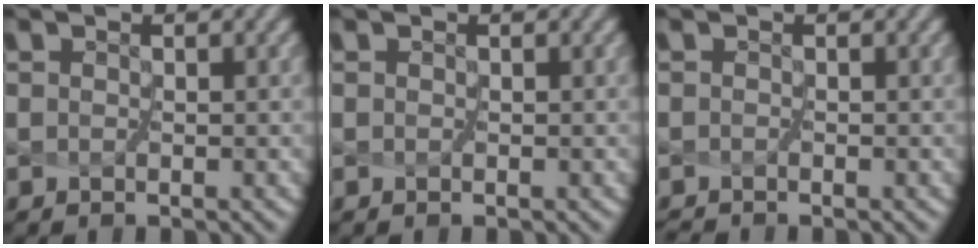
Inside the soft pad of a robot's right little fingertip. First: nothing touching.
{"total": 0.0}
{"total": 0.9, "force": [-0.8, -0.4, -0.3], "torque": [-0.003, -0.006, -0.017]}